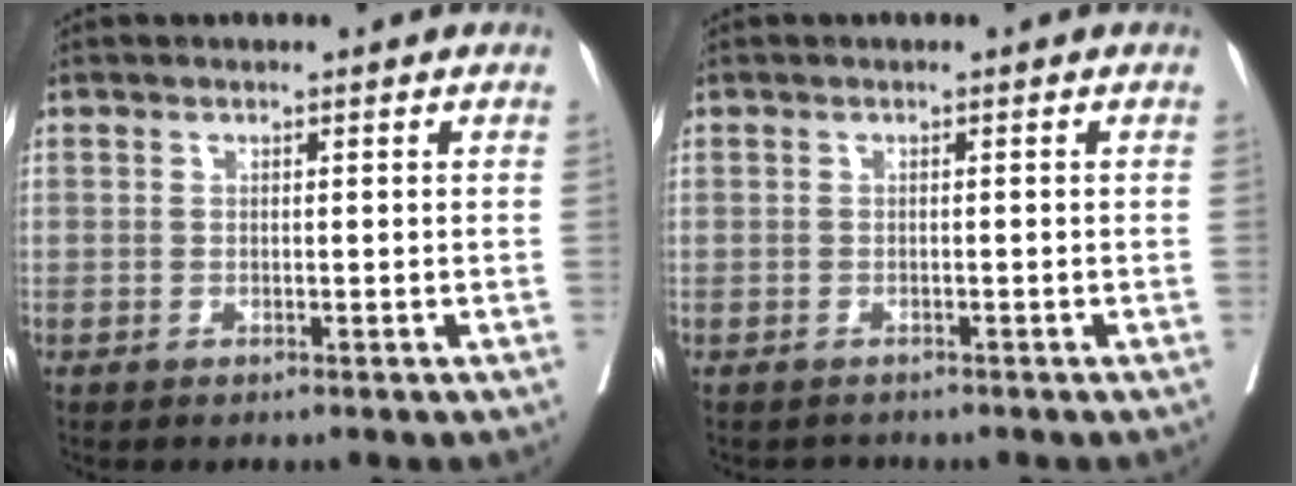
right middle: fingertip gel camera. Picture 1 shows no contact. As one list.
[{"total": 1.1, "force": [-1.0, 0.4, -0.2], "torque": [-0.002, -0.003, -0.017]}]